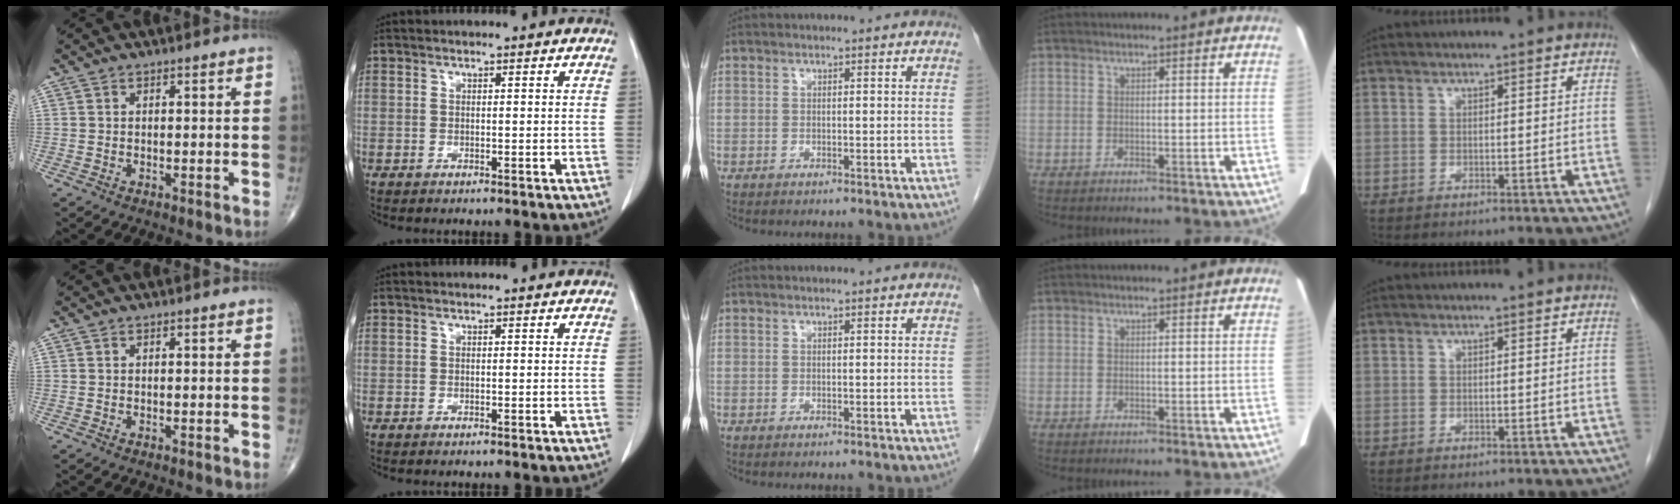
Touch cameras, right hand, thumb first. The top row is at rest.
{}